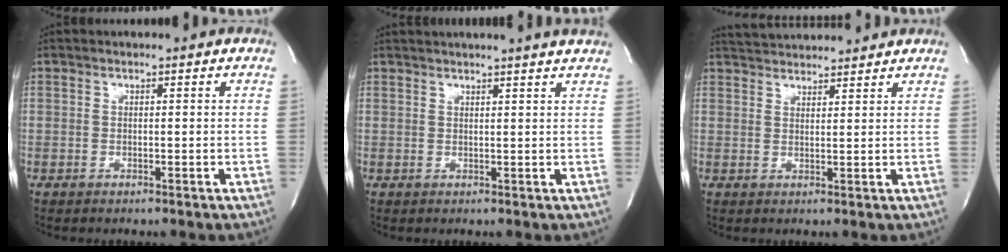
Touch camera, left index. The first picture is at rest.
{"total": 7.8, "force": [6.9, -1.1, 3.3], "torque": [-0.046, 0.013, 0.072]}
{"total": 6.9, "force": [6.7, 0.5, 1.4], "torque": [-0.032, 0.026, 0.103]}